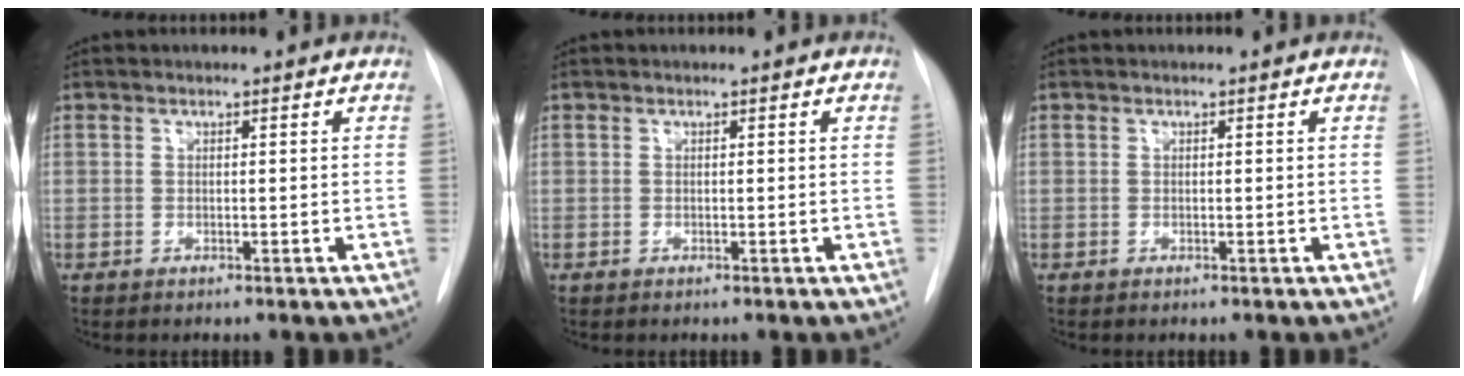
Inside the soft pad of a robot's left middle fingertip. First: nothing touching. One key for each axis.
{"total": 0.0}
{"total": 0.0}